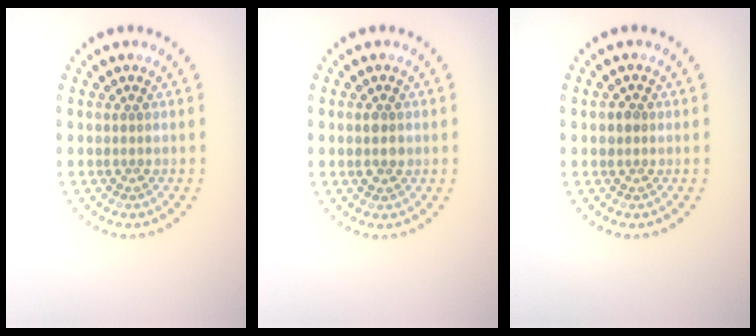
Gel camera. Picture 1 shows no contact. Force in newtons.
{"total": 1.5, "press": 1.4, "slide": 0.1}
{"total": 1.1, "press": 1.1, "slide": 0.3}